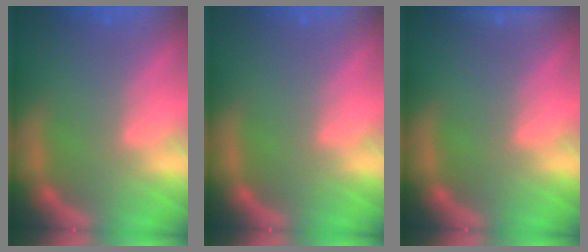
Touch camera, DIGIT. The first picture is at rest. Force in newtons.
{"total": 0.0}
{"total": 1.4}